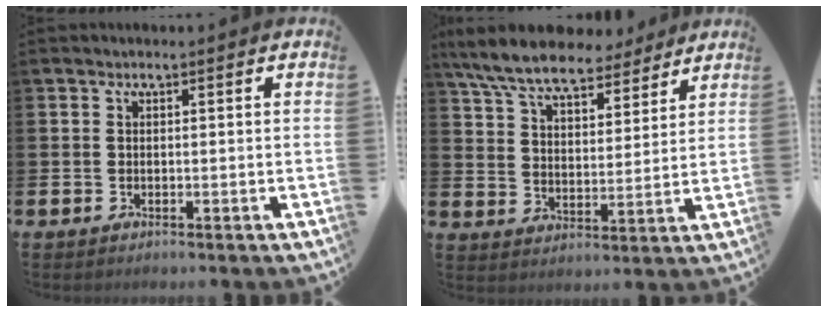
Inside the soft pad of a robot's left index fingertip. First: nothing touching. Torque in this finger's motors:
{"motor_torque": [1.05, -1.09, 1.05, 0.21]}